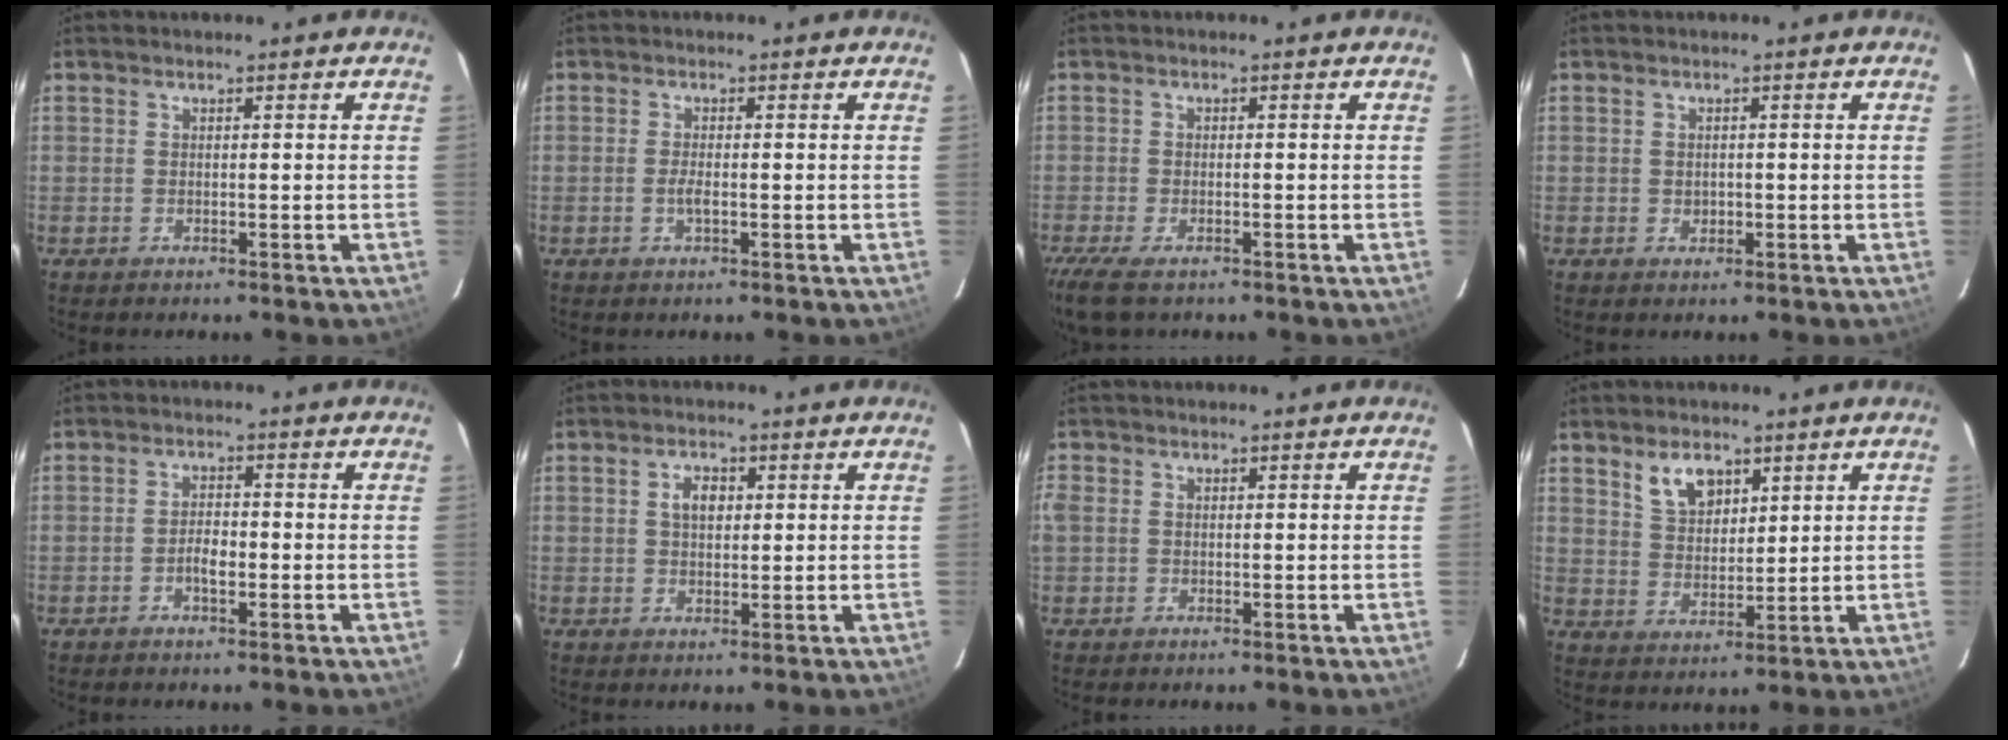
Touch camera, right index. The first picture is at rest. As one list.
[{"total": 1.6, "force": [-0.5, 0.3, 1.5], "torque": [-0.033, -0.001, -0.009]}, {"total": 7.2, "force": [-5.1, 2.8, 4.2], "torque": [-0.107, -0.029, -0.094]}, {"total": 1.2, "force": [-0.2, 1.1, 0.4], "torque": [-0.006, 0.001, 0.000]}, {"total": 2.7, "force": [-1.2, 1.1, 2.2], "torque": [-0.045, 0.005, -0.021]}, {"total": 3.3, "force": [0.9, 2.2, 2.3], "torque": [-0.036, 0.011, 0.017]}, {"total": 2.3, "force": [-0.4, 1.9, 1.2], "torque": [-0.024, -0.001, -0.012]}, {"total": 6.7, "force": [3.9, 3.7, 3.9], "torque": [-0.067, 0.008, 0.079]}]